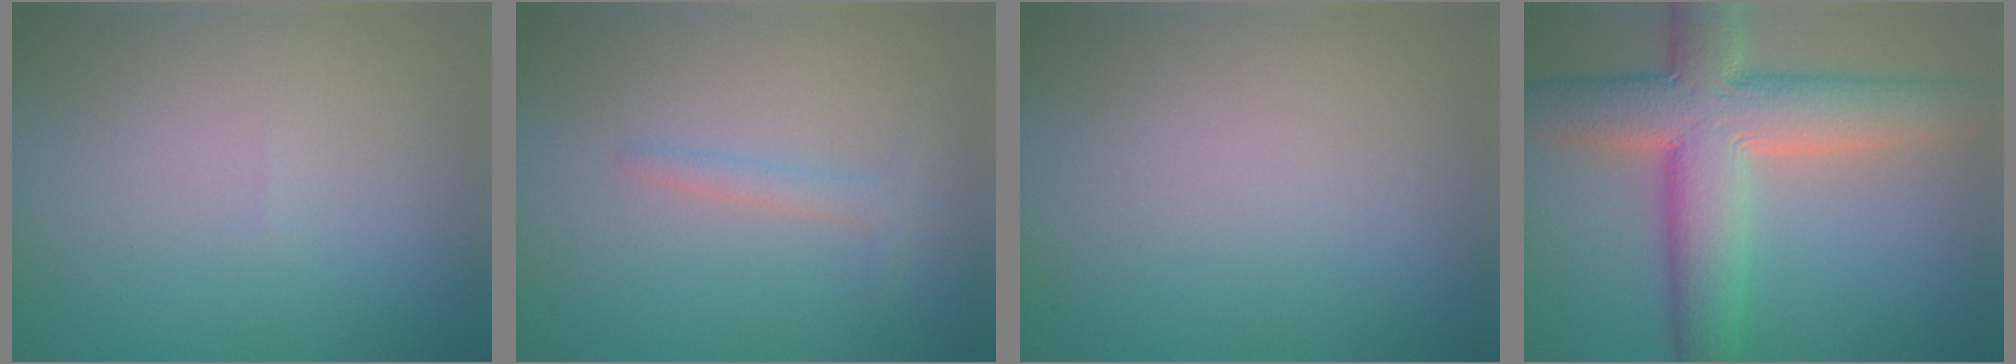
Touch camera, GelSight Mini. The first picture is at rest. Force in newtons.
{"total": 1.5, "press": 1.5, "slide": 0.1}
{"total": 0.0}
{"total": 10.2, "press": 10.2, "slide": 0.9}